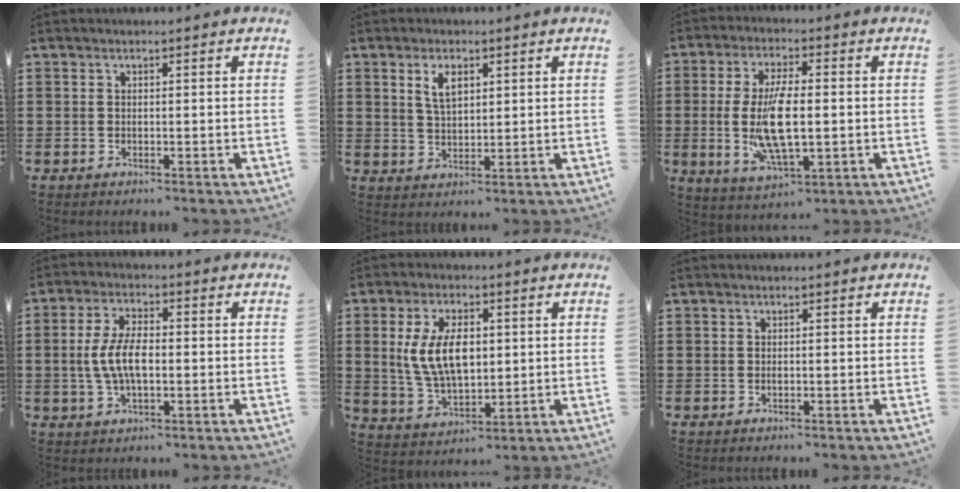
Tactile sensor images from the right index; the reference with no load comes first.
{"total": 4.0, "force": [1.7, 1.9, 3.1], "torque": [-0.060, 0.006, 0.027]}
{"total": 11.0, "force": [-0.6, 3.9, 10.3], "torque": [-0.220, -0.014, -0.011]}
{"total": 6.9, "force": [-0.6, 3.0, 6.2], "torque": [-0.139, -0.002, -0.018]}
{"total": 9.4, "force": [1.2, 4.9, 7.9], "torque": [-0.167, 0.005, 0.016]}
{"total": 0.0}